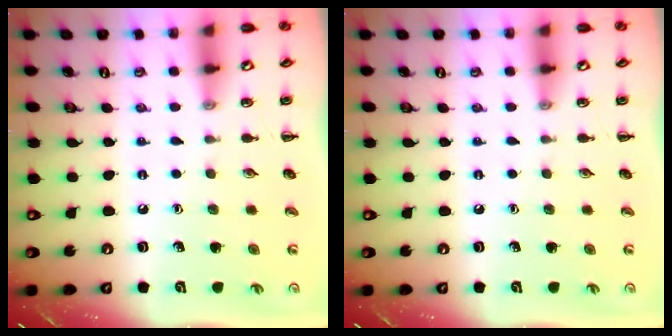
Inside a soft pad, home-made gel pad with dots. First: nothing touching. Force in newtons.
{"total": 0.0}